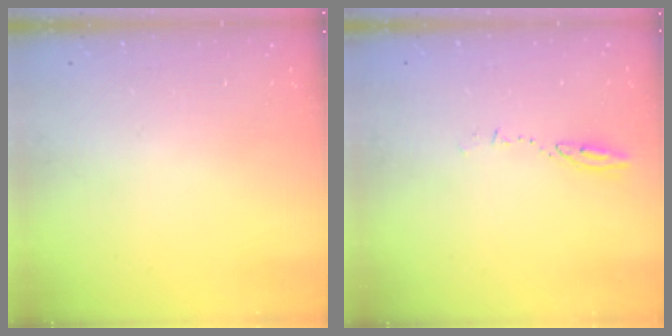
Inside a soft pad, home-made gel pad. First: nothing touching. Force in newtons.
{"total": 4.5, "press": 4.4, "slide": 0.5}